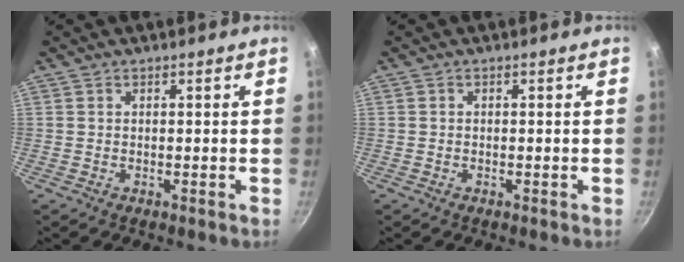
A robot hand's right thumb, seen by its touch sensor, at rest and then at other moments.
{"total": 0.0}